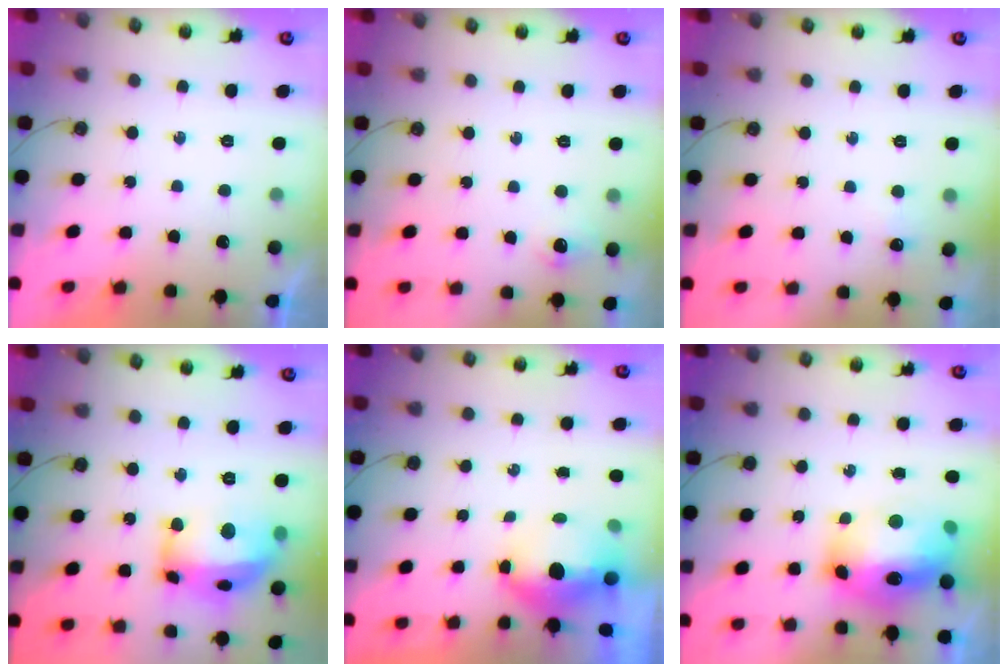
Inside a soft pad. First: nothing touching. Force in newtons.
{"total": 6.3, "press": 6.3, "slide": 0.8}
{"total": 4.6, "press": 4.5, "slide": 1.1}
{"total": 17.7, "press": 17.6, "slide": 2.1}
{"total": 5.7, "press": 5.3, "slide": 2.1}
{"total": 16.4, "press": 16.3, "slide": 1.6}